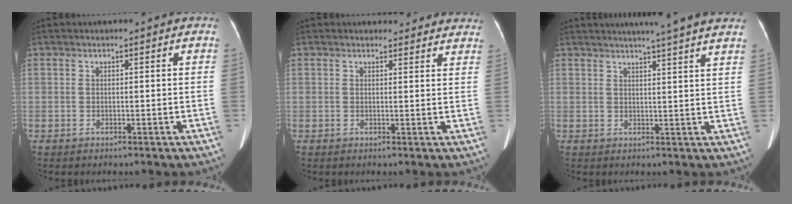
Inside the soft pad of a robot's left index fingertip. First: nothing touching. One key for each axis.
{"total": 6.5, "fx": 6.0, "fy": 2.2, "fz": 1.0, "tx": 0.015, "ty": 0.002, "tz": 0.047}
{"total": 11.9, "fx": 10.2, "fy": -0.7, "fz": 6.1, "tx": -0.085, "ty": 0.014, "tz": 0.110}